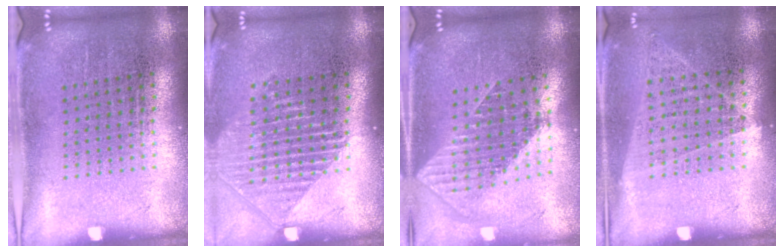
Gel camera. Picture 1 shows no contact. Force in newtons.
{"total": 1.5, "press": 1.4, "slide": 0.6}
{"total": 1.8, "press": 1.5, "slide": 1.0}
{"total": 1.0, "press": 0.9, "slide": 0.5}